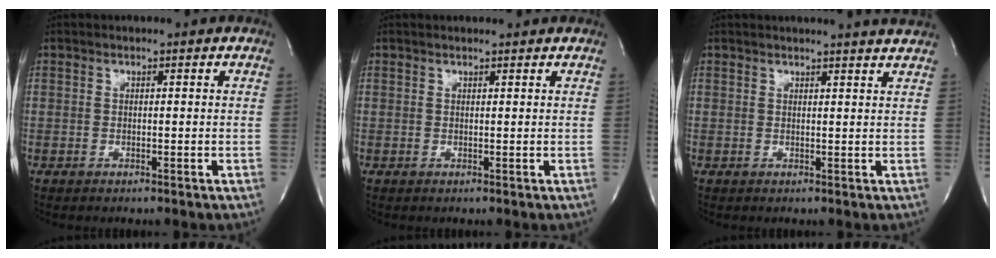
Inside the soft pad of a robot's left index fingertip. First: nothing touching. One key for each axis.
{"total": 1.6, "fx": 1.5, "fy": 0.1, "fz": 0.4, "tx": -0.010, "ty": 0.010, "tz": 0.022}
{"total": 5.5, "fx": 5.2, "fy": -0.8, "fz": 1.5, "tx": -0.020, "ty": -0.003, "tz": 0.046}